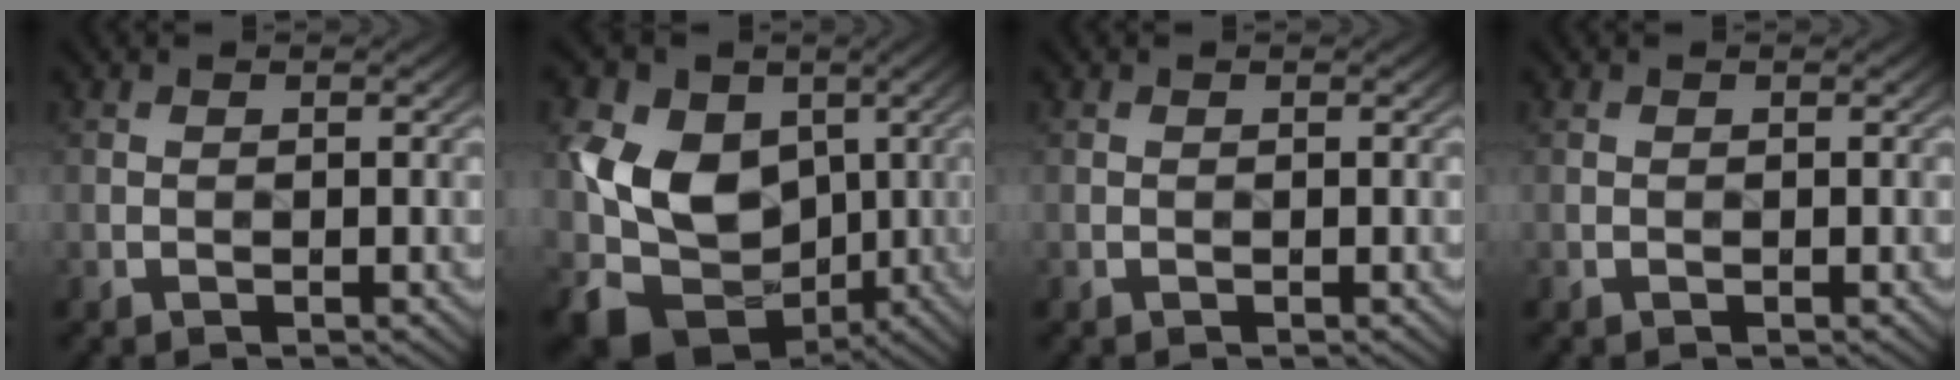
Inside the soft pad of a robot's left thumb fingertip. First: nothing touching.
{"total": 11.1, "force": [0.4, 8.9, 6.7], "torque": [-0.152, -0.020, 0.000]}
{"total": 0.0}
{"total": 0.0}